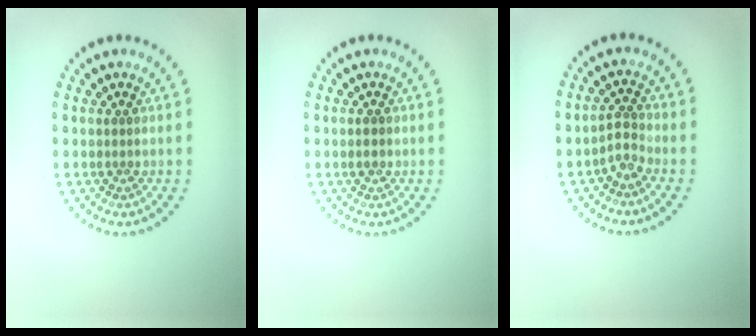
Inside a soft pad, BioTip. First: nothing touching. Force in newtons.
{"total": 1.3, "press": 1.3, "slide": 0.2}
{"total": 1.7, "press": 1.3, "slide": 1.2}